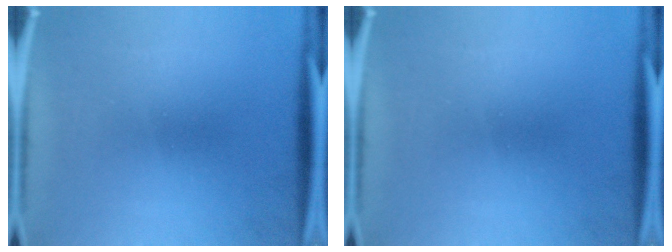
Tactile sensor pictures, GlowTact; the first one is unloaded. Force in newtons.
{"total": 0.0}